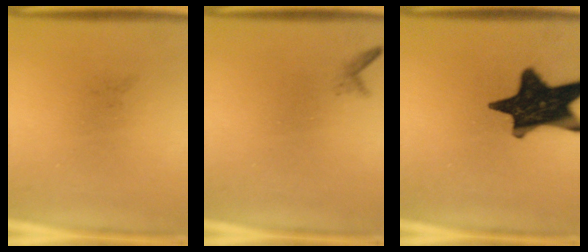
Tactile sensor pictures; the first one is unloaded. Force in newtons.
{"total": 0.6}
{"total": 16.7}